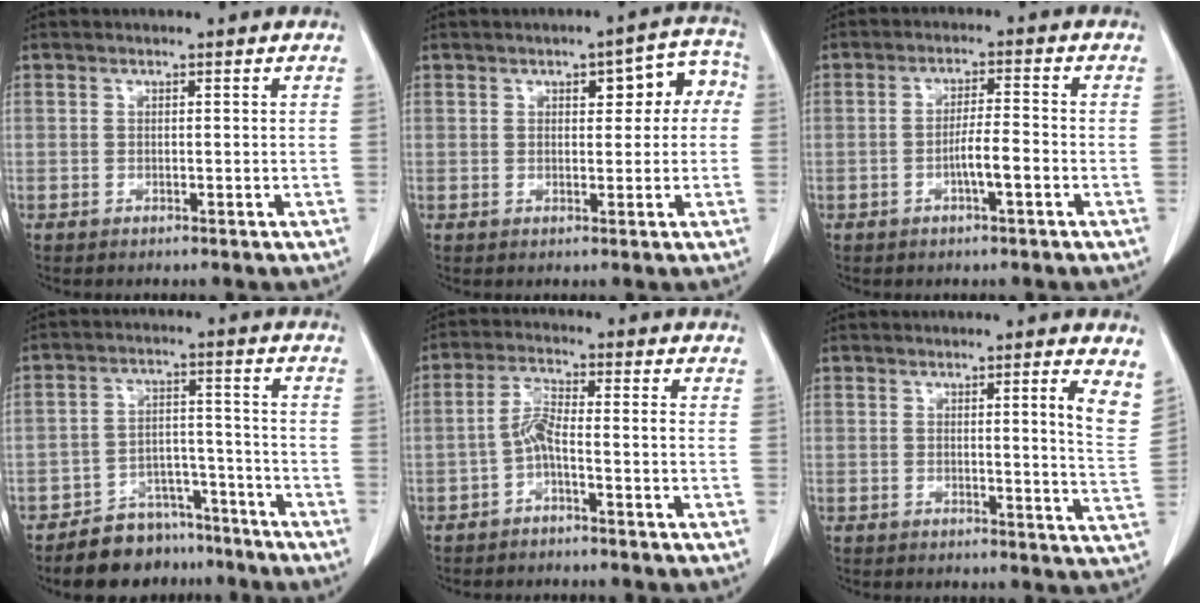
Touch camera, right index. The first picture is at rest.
{"total": 7.9, "force": [1.8, 3.5, 6.8], "torque": [-0.074, 0.038, 0.022]}
{"total": 4.5, "force": [-1.6, 0.6, 4.2], "torque": [-0.078, 0.007, -0.027]}
{"total": 9.6, "force": [-8.0, 5.1, 1.6], "torque": [-0.008, 0.041, -0.124]}
{"total": 4.5, "force": [-2.1, 0.9, 3.9], "torque": [-0.087, 0.014, -0.041]}
{"total": 6.4, "force": [3.4, 0.0, 5.5], "torque": [-0.062, -0.017, 0.032]}